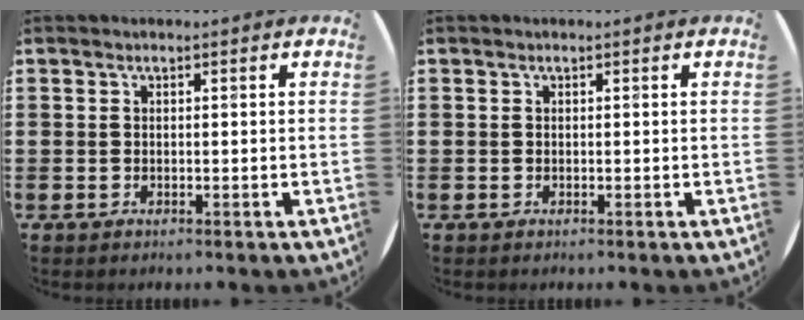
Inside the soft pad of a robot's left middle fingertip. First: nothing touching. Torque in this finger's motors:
{"motor_torque": [-0.08, 0.08, 0.00, 0.01]}